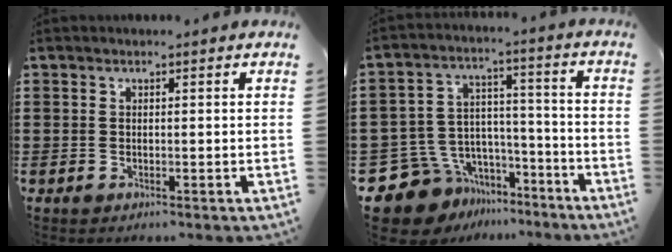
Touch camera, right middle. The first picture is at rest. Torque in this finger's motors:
{"motor_torque": [2.14, 0.00, 0.01, 0.00]}